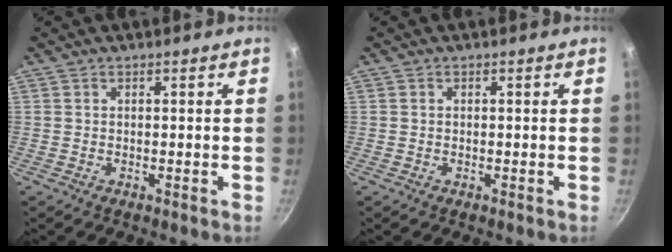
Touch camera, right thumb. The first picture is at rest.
{"total": 0.0}